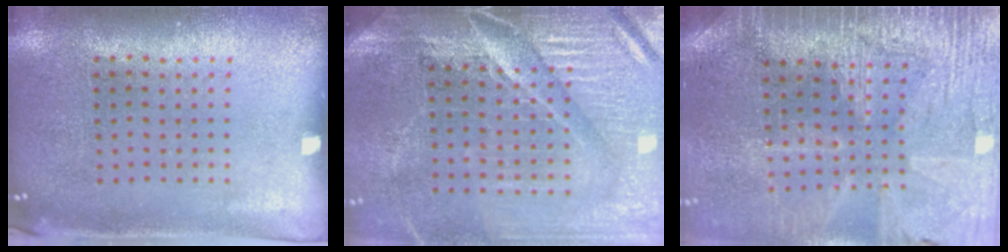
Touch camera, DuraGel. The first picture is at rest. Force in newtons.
{"total": 4.6, "press": 4.0, "slide": 2.1}
{"total": 3.4, "press": 3.2, "slide": 1.1}